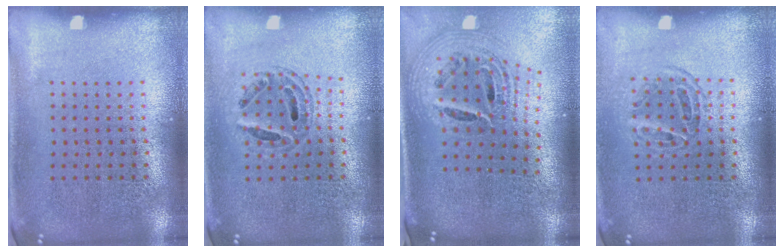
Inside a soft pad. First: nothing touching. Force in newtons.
{"total": 0.8, "press": 0.7, "slide": 0.2}
{"total": 2.5, "press": 1.7, "slide": 1.8}
{"total": 1.2, "press": 1.0, "slide": 0.5}